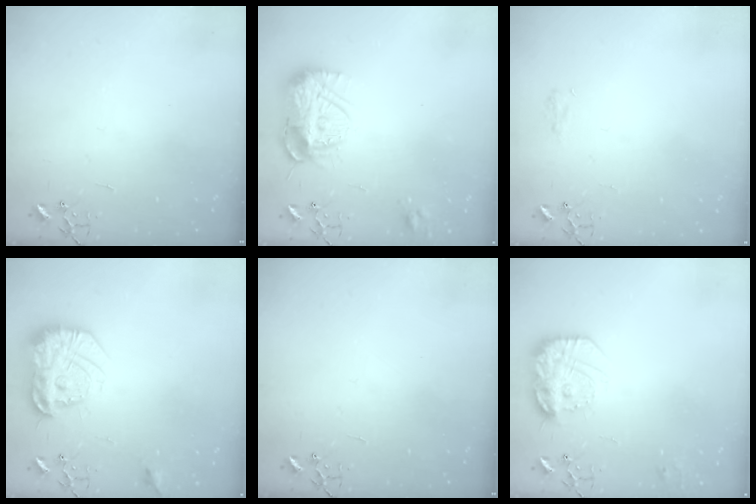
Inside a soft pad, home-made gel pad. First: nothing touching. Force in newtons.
{"total": 12.6, "press": 12.6, "slide": 1.1}
{"total": 6.9, "press": 6.8, "slide": 0.8}
{"total": 17.6, "press": 17.6, "slide": 1.3}
{"total": 0.0}
{"total": 17.4, "press": 17.3, "slide": 1.2}